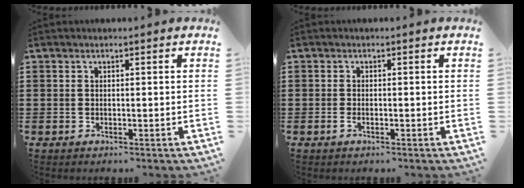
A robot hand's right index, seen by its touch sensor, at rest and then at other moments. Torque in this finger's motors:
{"motor_torque": [0.80, 1.34, 0.00, 0.00]}